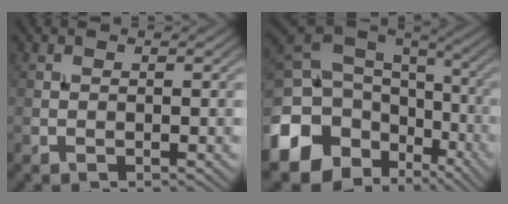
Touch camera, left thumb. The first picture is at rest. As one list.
[{"total": 18.0, "force": [-6.8, 13.7, 9.7], "torque": [-0.244, -0.040, -0.109]}]